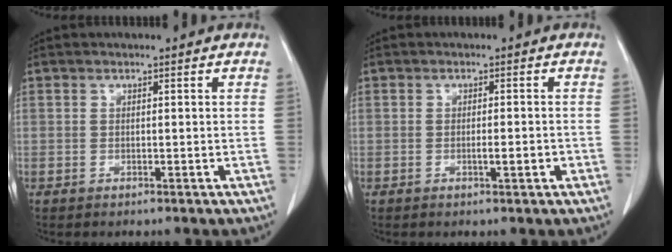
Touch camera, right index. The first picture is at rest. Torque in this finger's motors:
{"motor_torque": [0.69, -0.35, 0.39, 0.08]}